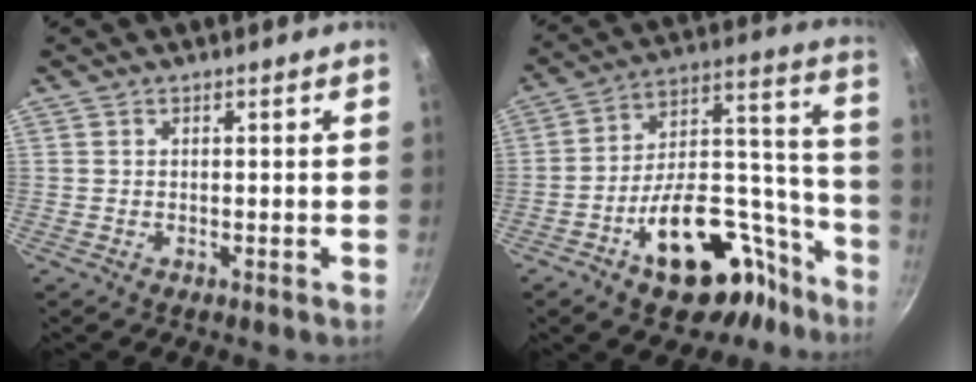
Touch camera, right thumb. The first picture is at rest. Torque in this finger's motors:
{"motor_torque": [2.90, 2.11, 1.40, -1.30, 0.38]}